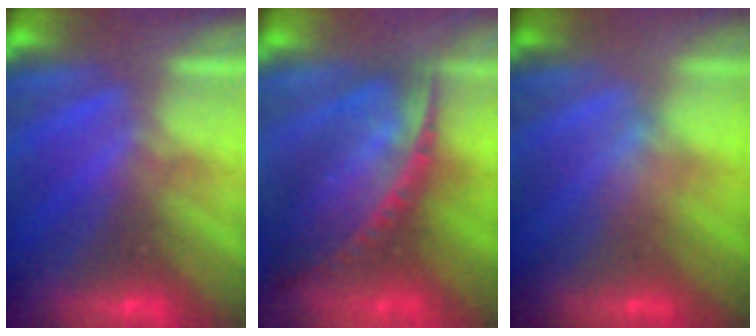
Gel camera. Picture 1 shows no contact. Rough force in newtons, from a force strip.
{"total": 7.1}
{"total": 2.4}